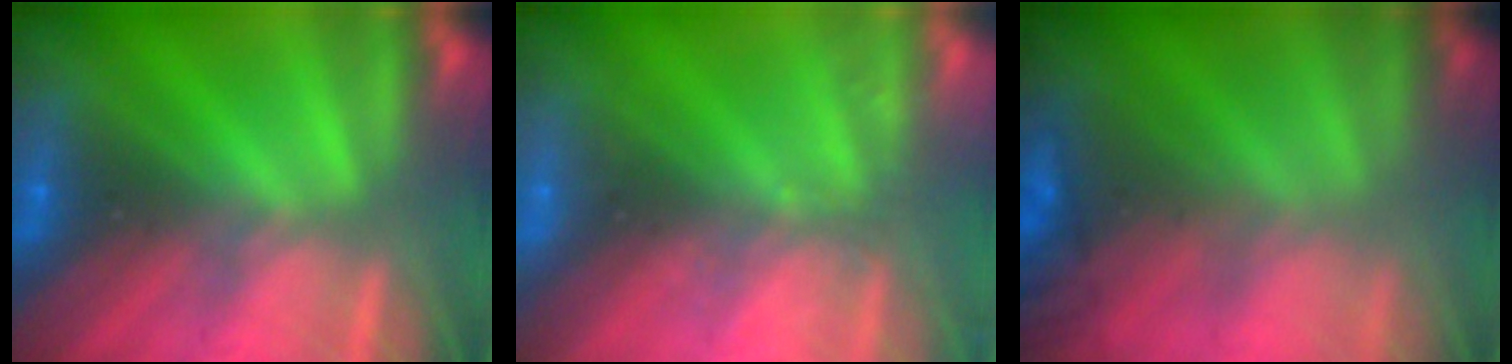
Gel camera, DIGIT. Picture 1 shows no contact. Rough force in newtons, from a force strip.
{"total": 2.4}
{"total": 3.6}